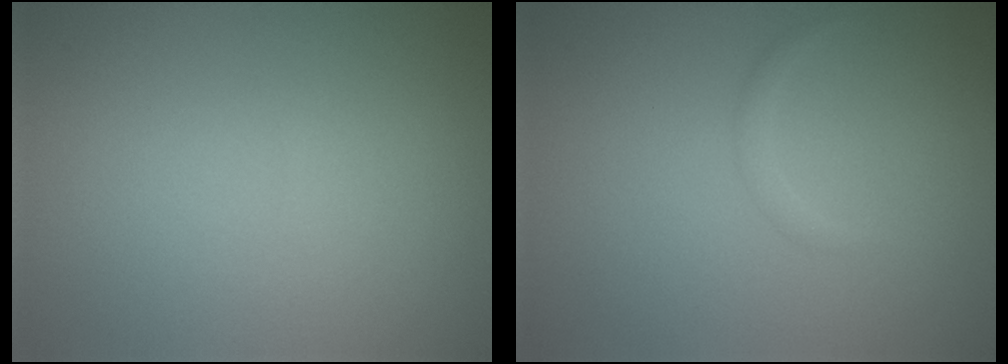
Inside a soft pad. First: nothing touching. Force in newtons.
{"total": 0.7, "press": 0.7, "slide": 0.0}